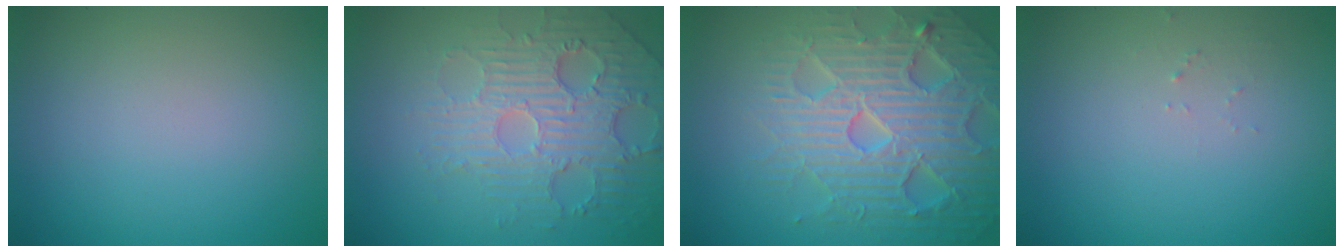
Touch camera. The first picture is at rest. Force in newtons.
{"total": 4.7, "press": 4.2, "slide": 2.1}
{"total": 7.4, "press": 7.3, "slide": 1.5}
{"total": 0.7, "press": 0.7, "slide": 0.1}